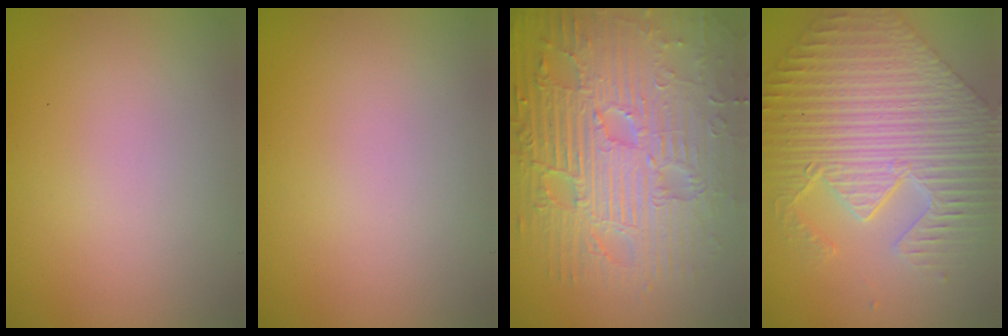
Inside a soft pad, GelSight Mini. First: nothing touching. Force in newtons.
{"total": 0.0}
{"total": 11.7, "press": 7.6, "slide": 8.9}
{"total": 7.0, "press": 5.8, "slide": 3.9}